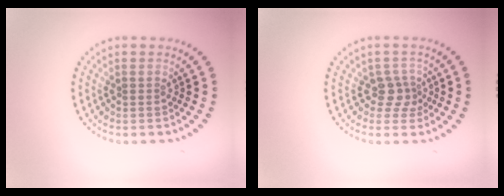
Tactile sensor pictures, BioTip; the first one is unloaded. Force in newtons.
{"total": 2.1, "press": 1.5, "slide": 1.4}